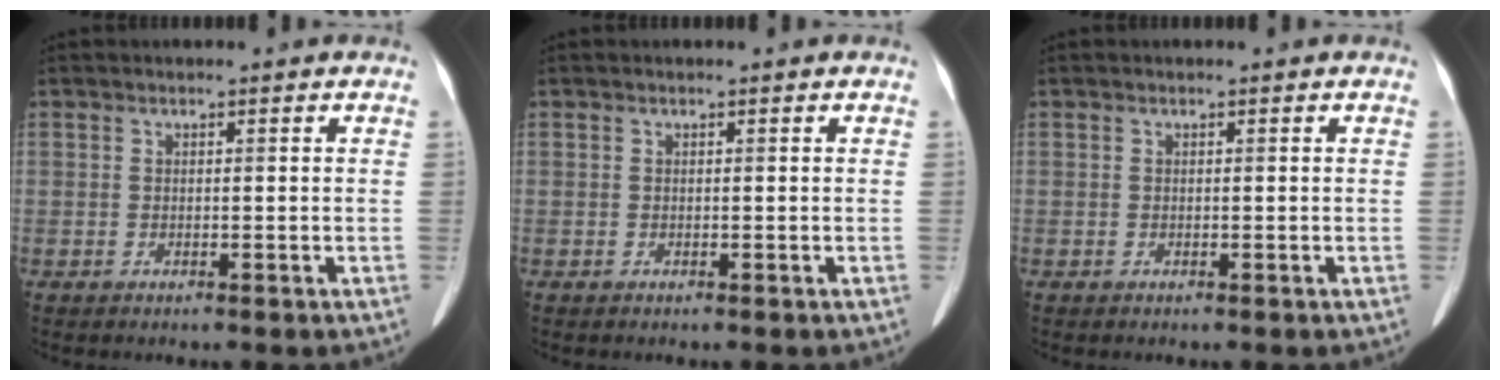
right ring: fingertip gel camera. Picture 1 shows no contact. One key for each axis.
{"total": 0.0}
{"total": 0.0}